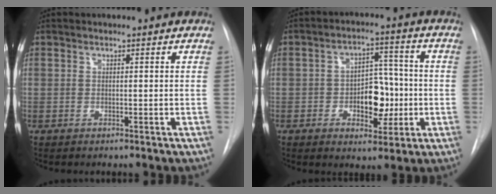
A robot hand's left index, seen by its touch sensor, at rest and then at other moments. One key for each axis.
{"total": 8.2, "fx": -1.5, "fy": 4.7, "fz": 6.6, "tx": -0.093, "ty": 0.019, "tz": -0.018}